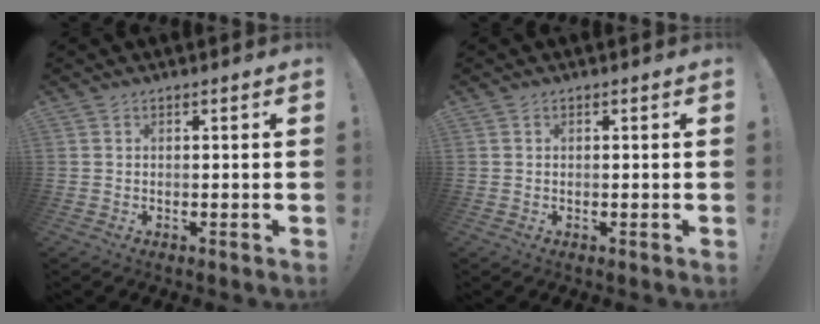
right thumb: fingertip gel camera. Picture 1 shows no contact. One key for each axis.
{"total": 0.0}